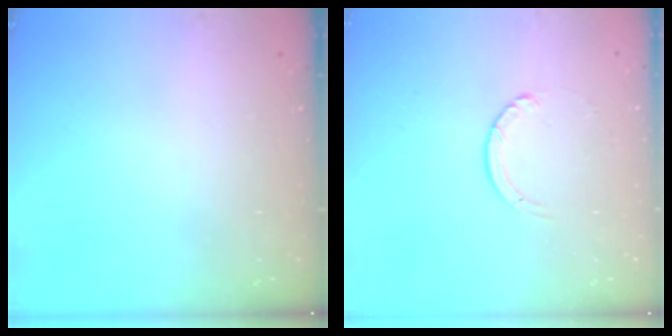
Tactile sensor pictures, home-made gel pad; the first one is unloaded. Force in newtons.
{"total": 2.4, "press": 2.4, "slide": 0.2}